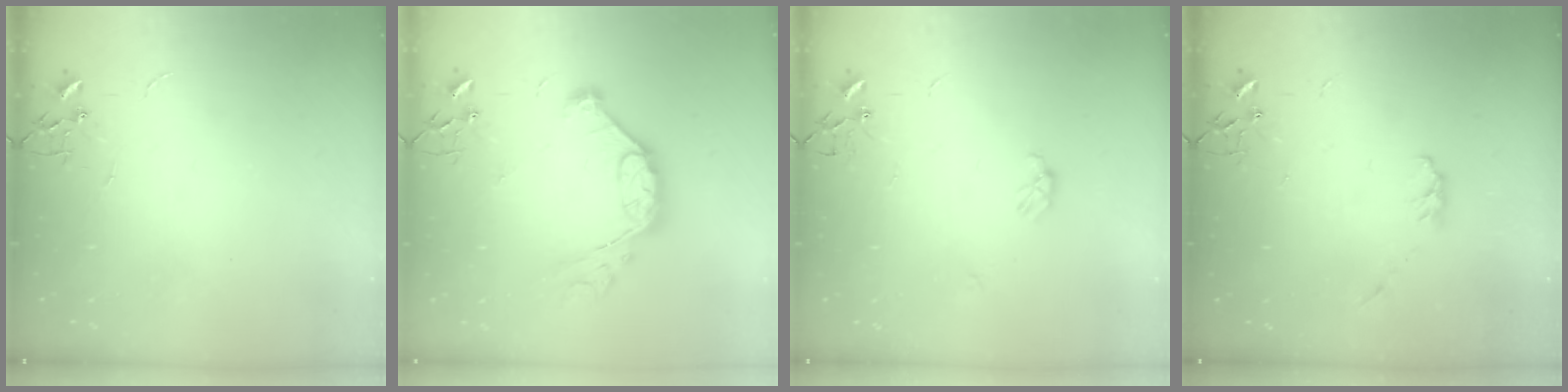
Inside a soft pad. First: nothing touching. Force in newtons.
{"total": 12.3, "press": 12.3, "slide": 0.7}
{"total": 3.9, "press": 3.9, "slide": 0.6}
{"total": 4.1, "press": 4.0, "slide": 0.6}